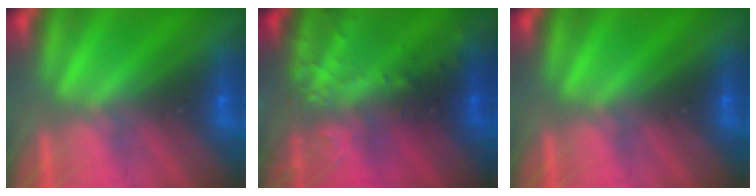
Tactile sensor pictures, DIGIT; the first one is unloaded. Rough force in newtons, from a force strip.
{"total": 3.0}
{"total": 0.0}